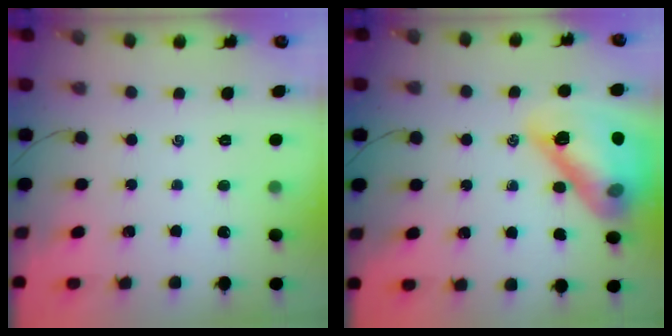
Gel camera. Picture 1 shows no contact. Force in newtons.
{"total": 20.2, "press": 20.1, "slide": 2.2}